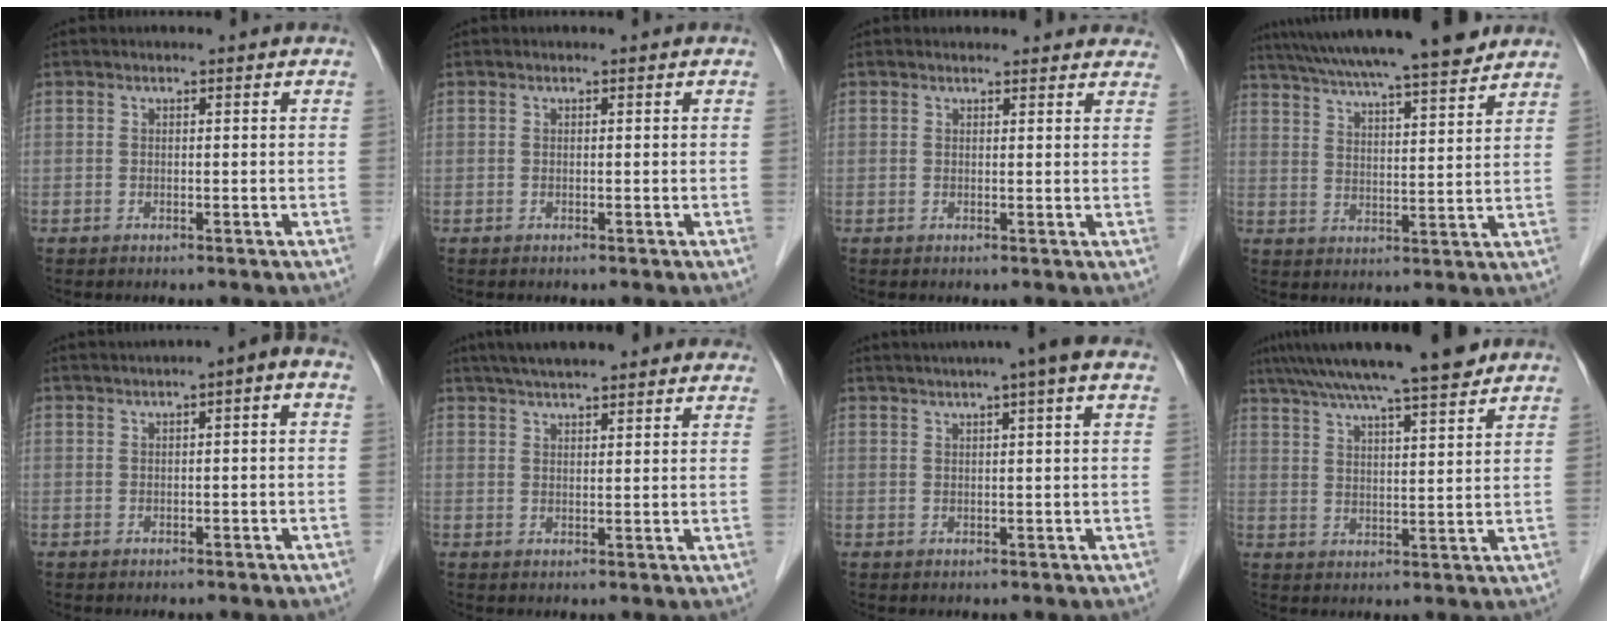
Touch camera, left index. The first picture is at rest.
{"total": 0.0}
{"total": 8.3, "force": [7.7, 2.3, 1.8], "torque": [0.003, 0.013, 0.067]}
{"total": 19.8, "force": [17.2, 1.3, 9.7], "torque": [-0.165, 0.026, 0.254]}
{"total": 3.2, "force": [1.0, 0.4, 3.0], "torque": [-0.043, 0.015, 0.014]}
{"total": 14.6, "force": [12.6, 2.6, 6.9], "torque": [-0.102, 0.040, 0.170]}
{"total": 7.9, "force": [5.6, -0.7, 5.5], "torque": [-0.086, 0.026, 0.071]}
{"total": 17.9, "force": [15.1, 0.9, 9.5], "torque": [-0.166, 0.031, 0.224]}